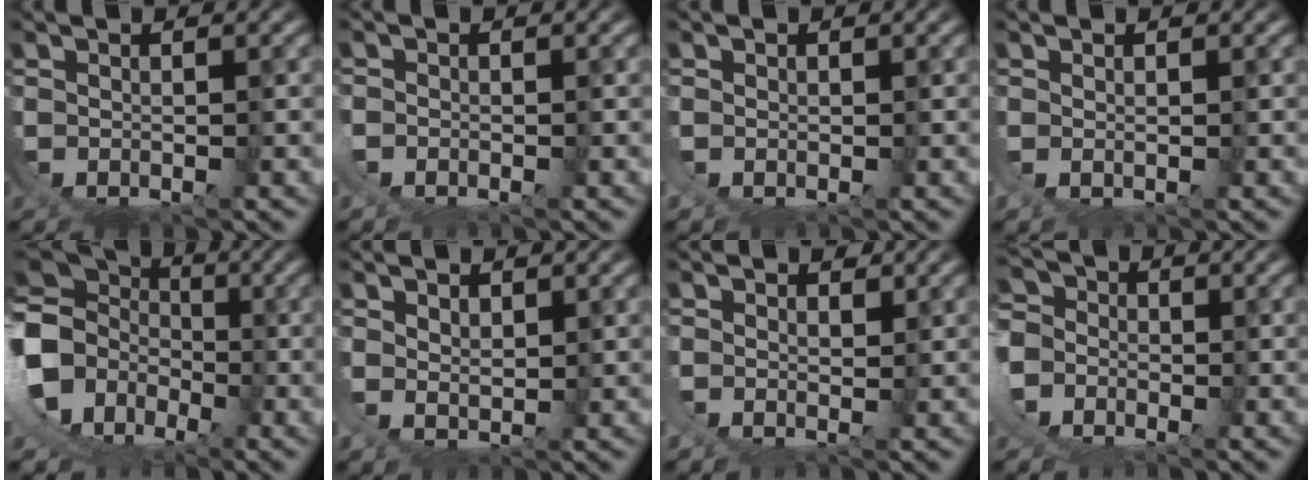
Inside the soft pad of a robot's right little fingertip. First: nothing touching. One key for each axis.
{"total": 0.6, "fx": -0.3, "fy": -0.3, "fz": 0.3, "tx": -0.012, "ty": -0.003, "tz": -0.006}
{"total": 0.7, "fx": 0.4, "fy": 0.5, "fz": 0.3, "tx": -0.012, "ty": -0.005, "tz": 0.010}
{"total": 0.9, "fx": 0.5, "fy": 0.0, "fz": 0.8, "tx": -0.024, "ty": -0.004, "tz": 0.012}
{"total": 9.9, "fx": 0.4, "fy": 8.1, "fz": 5.7, "tx": -0.130, "ty": -0.017, "tz": 0.002}
{"total": 1.8, "fx": 1.6, "fy": 0.0, "fz": 0.9, "tx": -0.019, "ty": -0.010, "tz": 0.039}
{"total": 1.4, "fx": 0.8, "fy": 0.8, "fz": 0.8, "tx": -0.015, "ty": -0.002, "tz": 0.017}
{"total": 5.1, "fx": 0.2, "fy": 4.3, "fz": 2.7, "tx": -0.070, "ty": -0.007, "tz": -0.007}